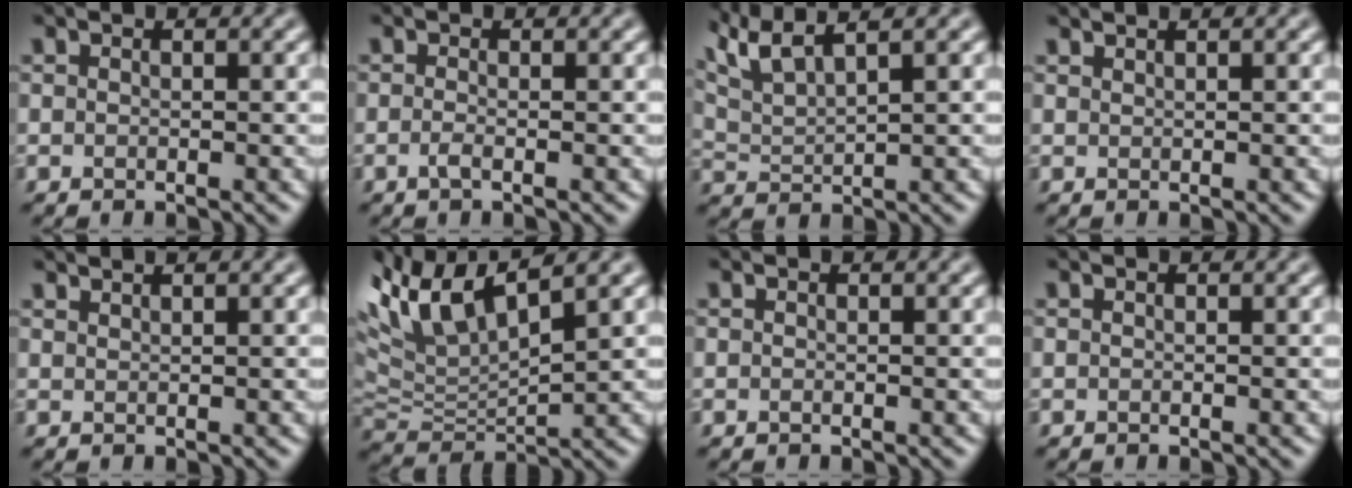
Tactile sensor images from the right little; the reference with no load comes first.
{"total": 0.6, "force": [-0.4, -0.5, 0.0], "torque": [-0.007, 0.006, -0.014]}
{"total": 4.8, "force": [4.5, -1.6, 0.8], "torque": [-0.022, 0.016, 0.085]}
{"total": 0.8, "force": [0.6, -0.3, -0.4], "torque": [0.000, -0.003, 0.013]}
{"total": 1.1, "force": [0.9, -0.4, -0.6], "torque": [0.002, -0.002, 0.016]}
{"total": 7.7, "force": [6.1, 1.0, 4.5], "torque": [-0.114, 0.038, 0.112]}
{"total": 0.0}
{"total": 0.0}